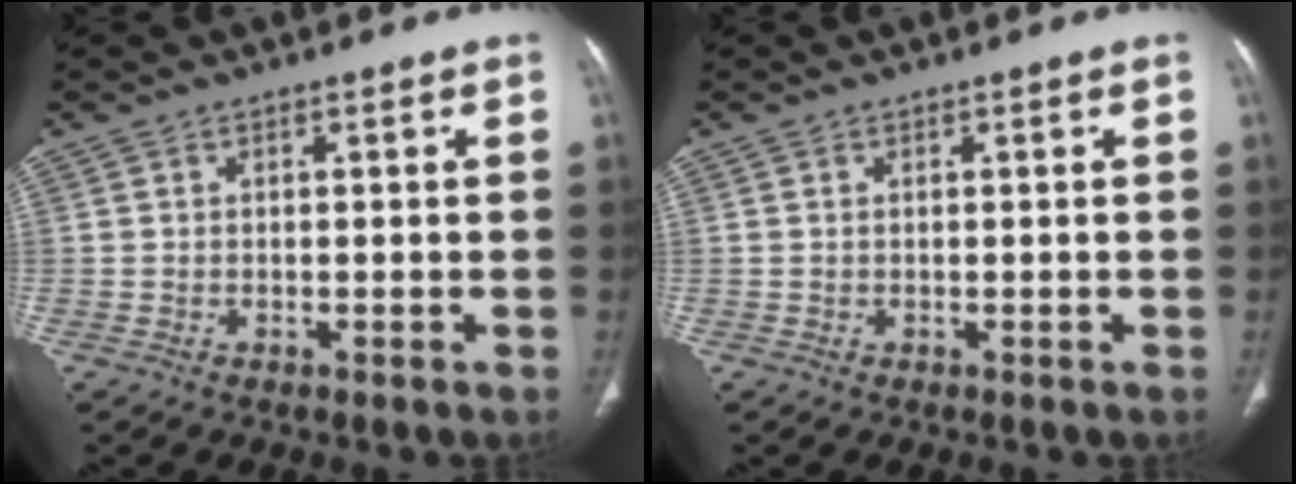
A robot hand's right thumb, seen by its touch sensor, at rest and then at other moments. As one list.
[{"total": 0.0}]